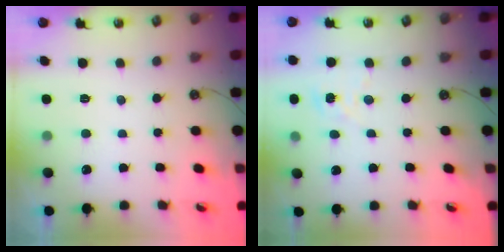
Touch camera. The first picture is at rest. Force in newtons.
{"total": 2.9, "press": 2.8, "slide": 0.3}